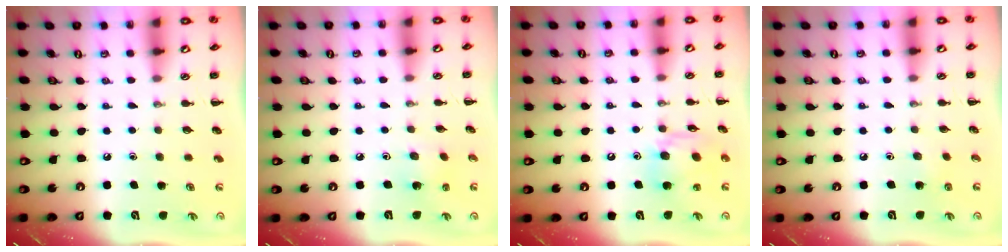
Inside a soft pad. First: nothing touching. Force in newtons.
{"total": 2.1, "press": 1.9, "slide": 0.9}
{"total": 13.2, "press": 12.9, "slide": 2.9}
{"total": 2.4, "press": 2.2, "slide": 0.9}